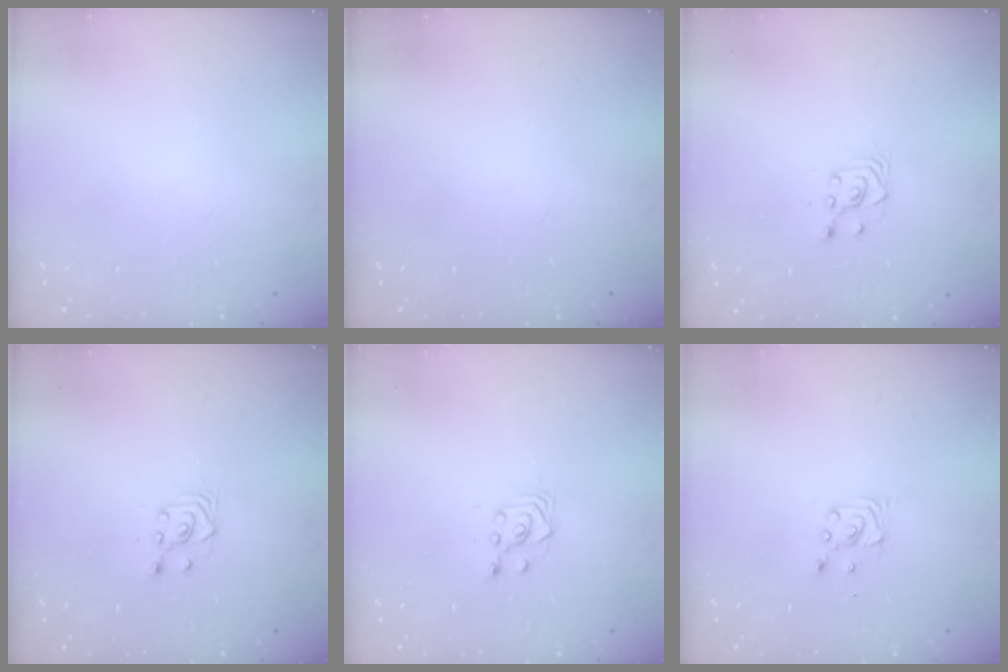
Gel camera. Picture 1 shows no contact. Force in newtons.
{"total": 0.0}
{"total": 4.2, "press": 3.9, "slide": 1.7}
{"total": 4.2, "press": 3.9, "slide": 1.7}
{"total": 2.9, "press": 2.9, "slide": 0.6}
{"total": 2.9, "press": 2.9, "slide": 0.4}